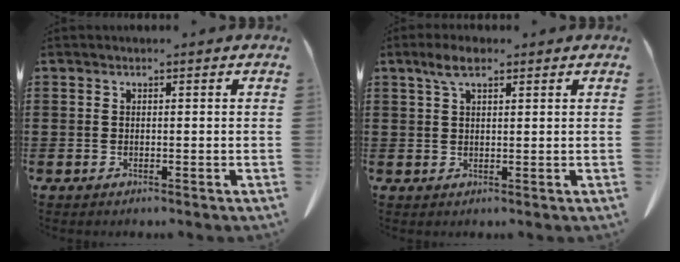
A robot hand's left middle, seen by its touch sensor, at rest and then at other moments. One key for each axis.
{"total": 4.0, "fx": 2.2, "fy": 1.2, "fz": 3.1, "tx": -0.066, "ty": 0.006, "tz": 0.039}